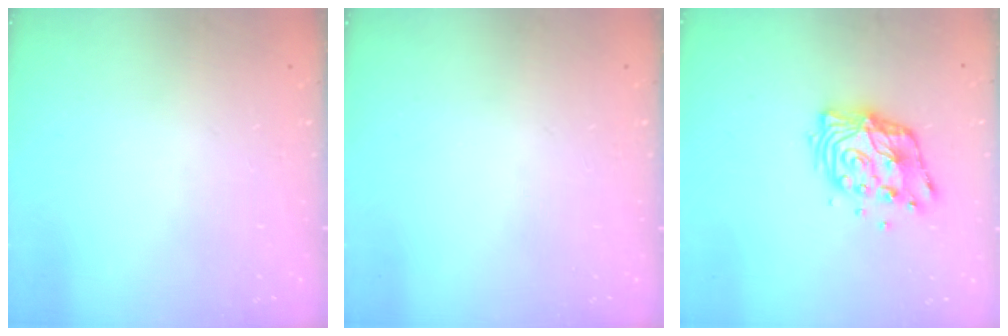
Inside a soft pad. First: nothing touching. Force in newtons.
{"total": 0.0}
{"total": 12.3, "press": 12.3, "slide": 1.1}